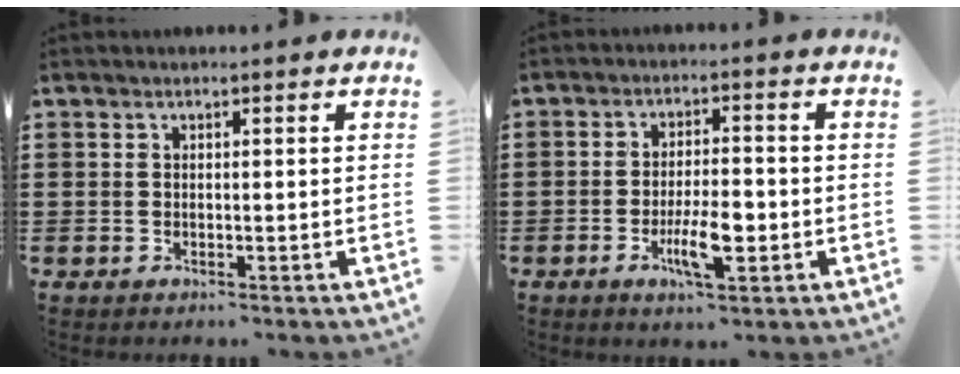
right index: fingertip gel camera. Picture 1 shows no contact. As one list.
[{"total": 6.7, "force": [-2.2, 2.0, 6.0], "torque": [-0.117, -0.005, -0.039]}]